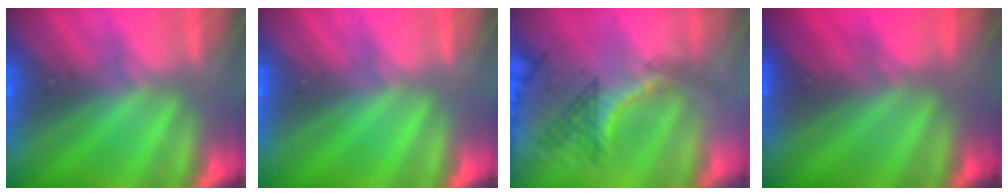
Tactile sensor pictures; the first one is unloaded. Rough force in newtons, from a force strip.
{"total": 0.0}
{"total": 2.9}
{"total": 2.2}